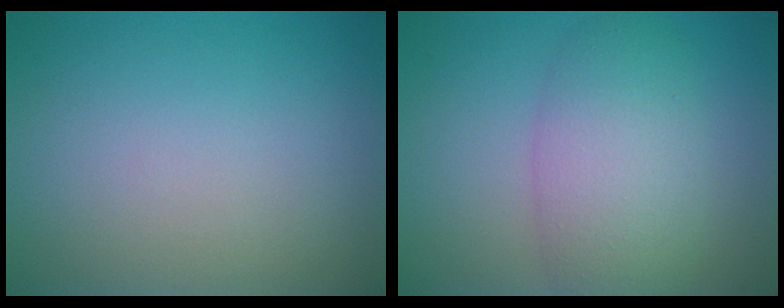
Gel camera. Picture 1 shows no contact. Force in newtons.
{"total": 5.7, "press": 5.7, "slide": 0.3}